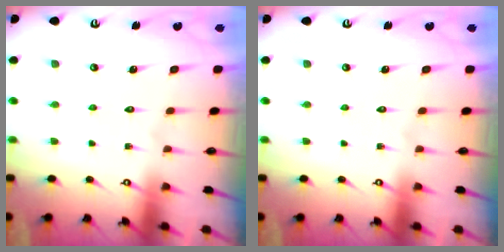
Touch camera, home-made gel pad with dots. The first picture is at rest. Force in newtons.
{"total": 0.0}